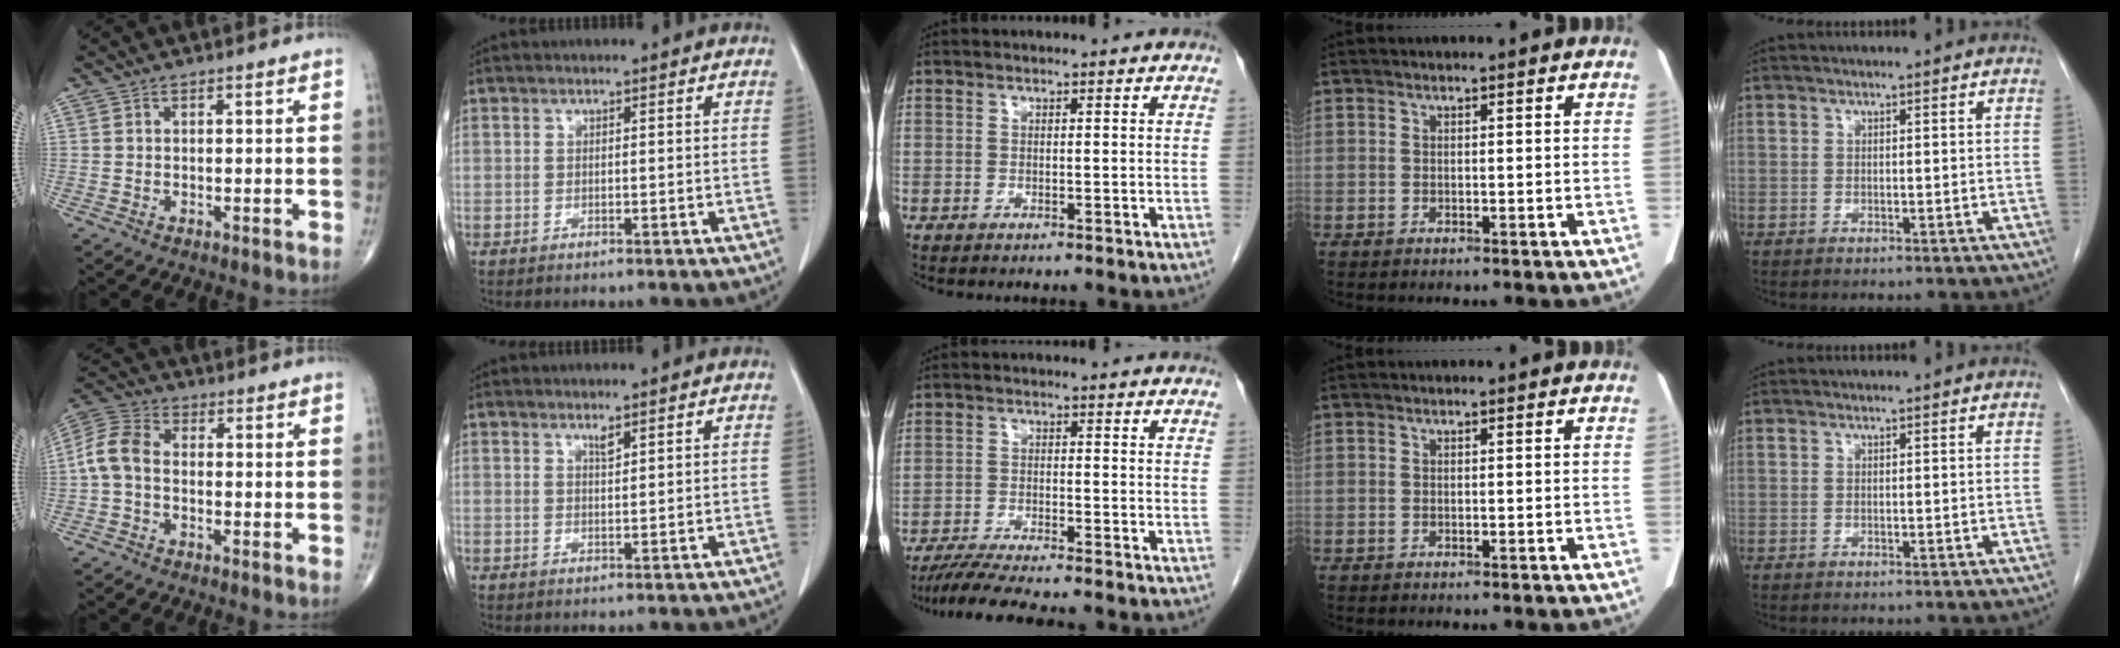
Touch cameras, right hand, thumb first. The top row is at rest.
{"thumb": {"total": 6.6, "force": [-0.9, 4.3, 4.9], "torque": [-0.100, 0.020, -0.033]}, "index": {"total": 1.2, "force": [0.9, 0.1, 0.7], "torque": [-0.016, -0.005, 0.018]}, "middle": {"total": 7.7, "force": [-6.7, -0.3, 3.7], "torque": [-0.062, -0.022, -0.112]}}